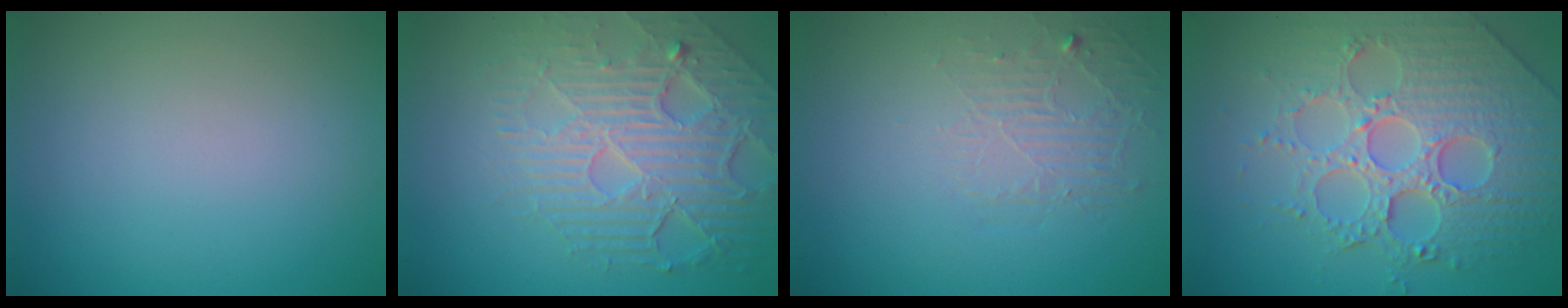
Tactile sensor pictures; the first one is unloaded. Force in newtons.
{"total": 7.1, "press": 5.1, "slide": 4.9}
{"total": 1.9, "press": 0.6, "slide": 1.8}
{"total": 7.4, "press": 6.0, "slide": 4.3}